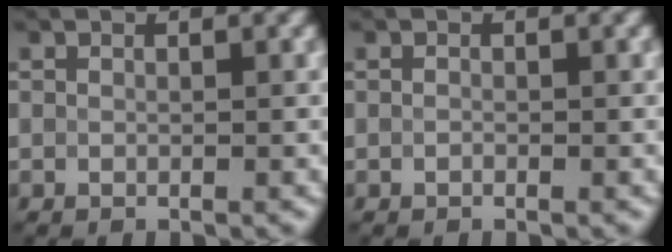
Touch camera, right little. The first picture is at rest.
{"total": 0.0}